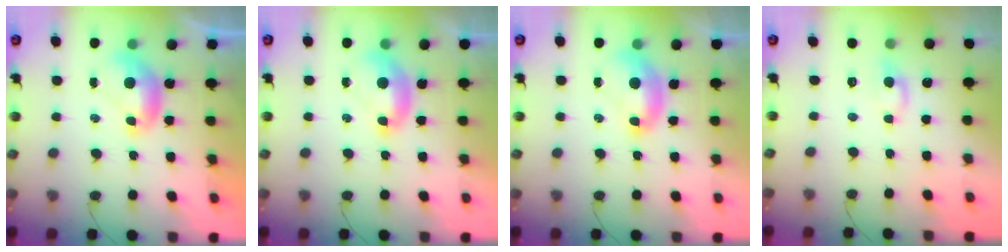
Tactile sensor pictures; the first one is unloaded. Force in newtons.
{"total": 1.5, "press": 1.4, "slide": 0.6}
{"total": 1.9, "press": 1.8, "slide": 0.6}
{"total": 0.6, "press": 0.4, "slide": 0.4}